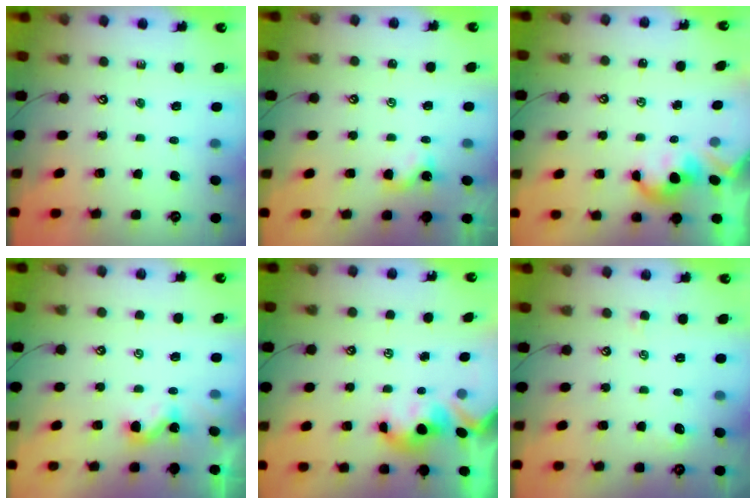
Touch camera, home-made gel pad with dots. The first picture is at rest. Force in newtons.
{"total": 0.0}
{"total": 2.2, "press": 2.2, "slide": 0.4}
{"total": 1.1, "press": 1.1, "slide": 0.2}
{"total": 1.7, "press": 1.5, "slide": 0.7}
{"total": 1.9, "press": 1.8, "slide": 0.4}